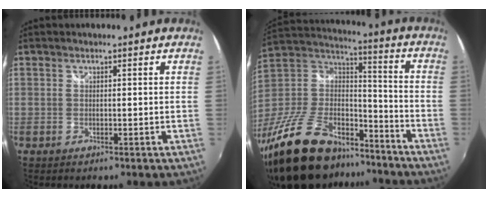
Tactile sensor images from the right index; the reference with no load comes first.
{"total": 33.1, "force": [-23.1, 15.9, 17.6], "torque": [-0.376, 0.009, -0.362]}